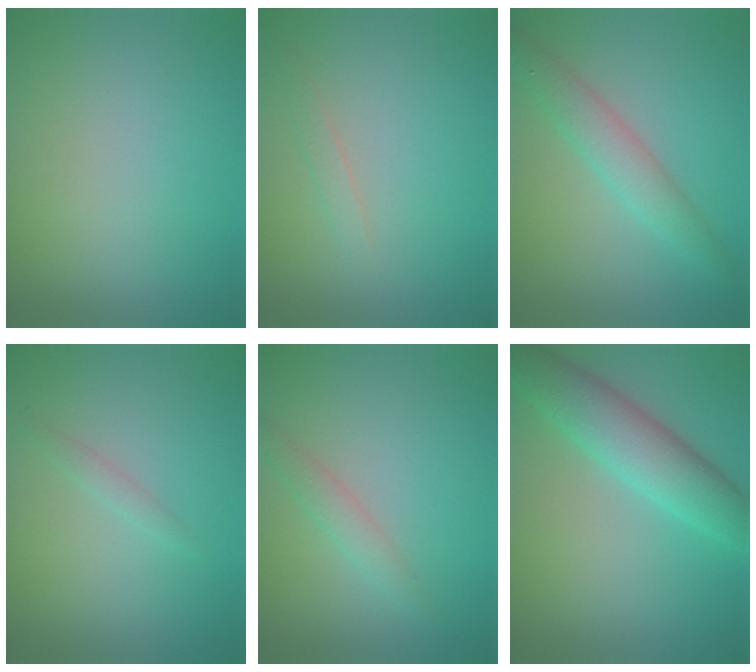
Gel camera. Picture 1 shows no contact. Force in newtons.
{"total": 0.8, "press": 0.8, "slide": 0.1}
{"total": 3.3, "press": 3.3, "slide": 0.0}
{"total": 0.8, "press": 0.8, "slide": 0.0}
{"total": 1.6, "press": 1.6, "slide": 0.2}
{"total": 5.9, "press": 5.9, "slide": 0.1}